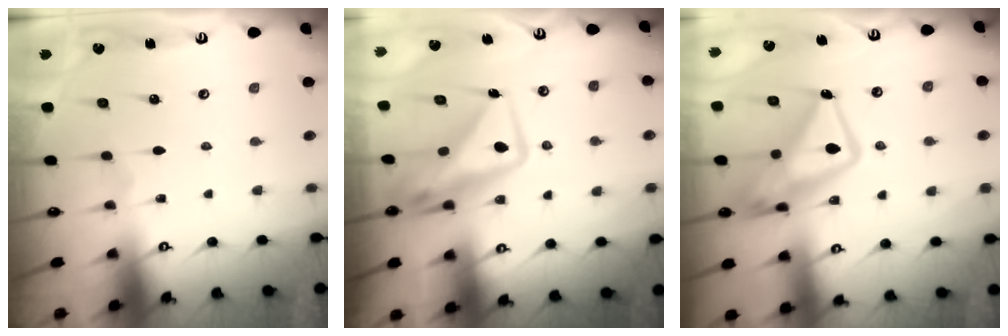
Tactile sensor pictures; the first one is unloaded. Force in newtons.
{"total": 11.3, "press": 11.2, "slide": 0.9}
{"total": 15.2, "press": 15.2, "slide": 1.5}